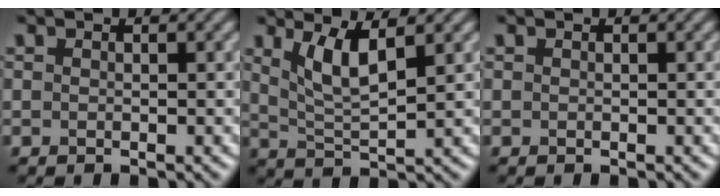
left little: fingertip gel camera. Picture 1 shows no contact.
{"total": 3.8, "force": [1.9, 1.0, 3.2], "torque": [-0.069, -0.007, 0.041]}
{"total": 0.0}